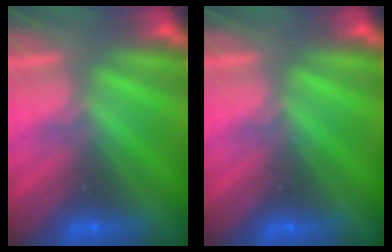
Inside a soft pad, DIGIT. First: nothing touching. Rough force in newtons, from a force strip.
{"total": 0.0}